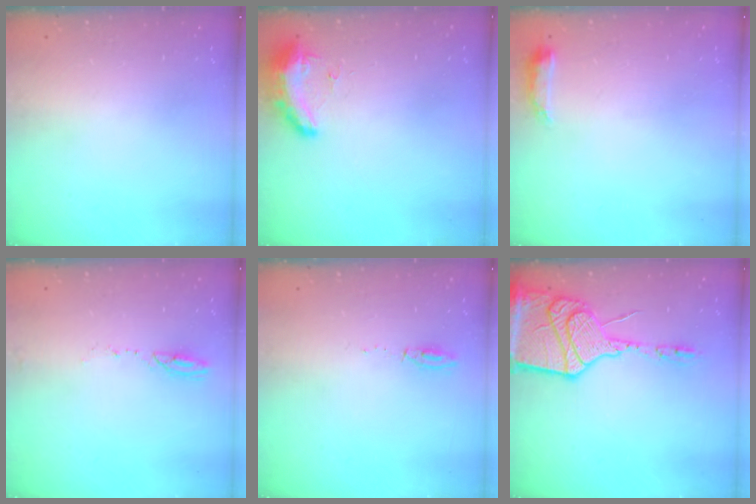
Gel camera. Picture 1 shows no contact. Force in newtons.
{"total": 10.2, "press": 9.3, "slide": 4.2}
{"total": 6.6, "press": 6.6, "slide": 0.6}
{"total": 4.7, "press": 4.7, "slide": 0.5}
{"total": 4.8, "press": 4.7, "slide": 1.0}
{"total": 24.1, "press": 21.5, "slide": 10.8}